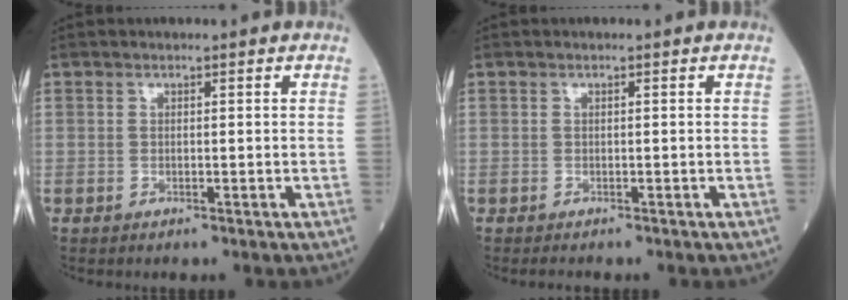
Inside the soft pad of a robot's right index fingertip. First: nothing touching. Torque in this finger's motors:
{"motor_torque": [-0.10, -0.05, -0.02, 0.01]}